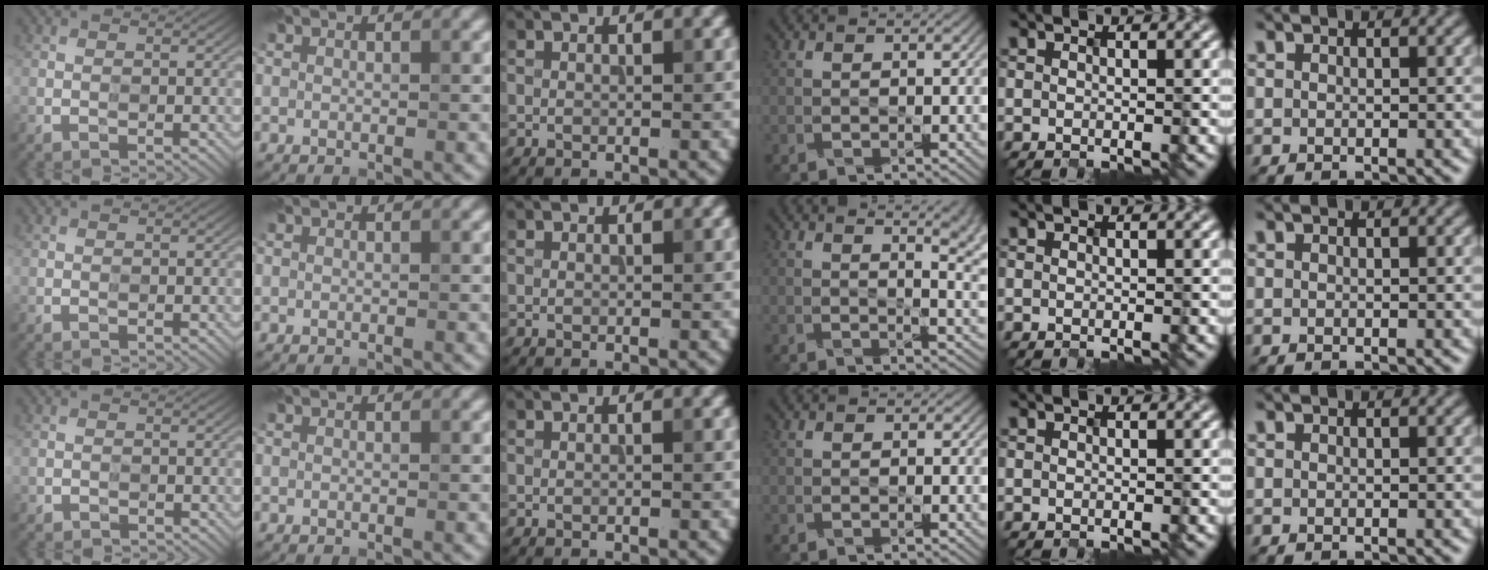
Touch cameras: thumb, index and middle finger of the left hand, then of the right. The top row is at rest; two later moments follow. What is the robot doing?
{"motion": "insert", "object": "connector and pipe"}